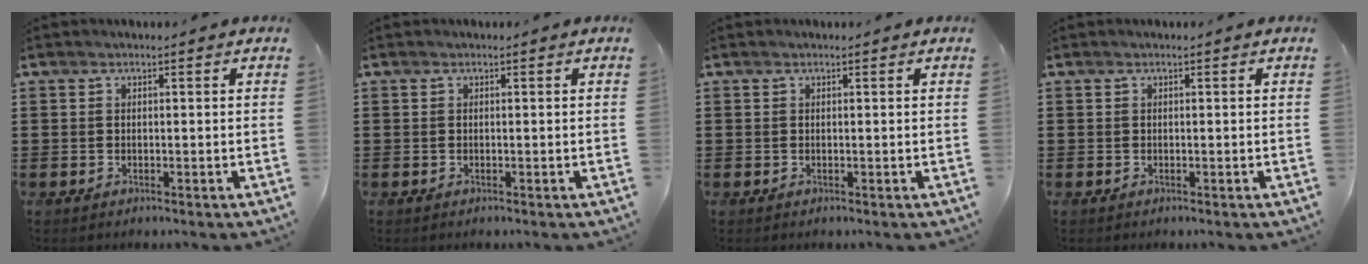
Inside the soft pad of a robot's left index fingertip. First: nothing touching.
{"total": 0.0}
{"total": 0.0}
{"total": 0.0}